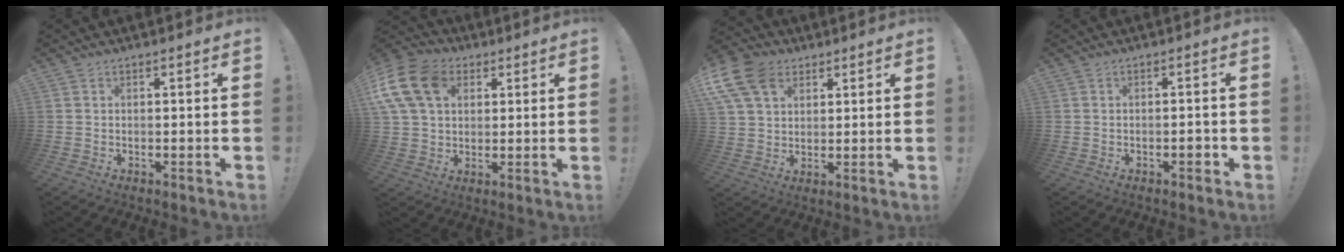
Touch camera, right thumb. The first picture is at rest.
{"total": 16.0, "force": [5.3, 11.6, 9.6], "torque": [-0.194, -0.012, 0.103]}
{"total": 13.8, "force": [6.2, 9.5, 7.8], "torque": [-0.158, -0.025, 0.122]}
{"total": 2.3, "force": [-1.0, 0.8, 1.8], "torque": [-0.017, 0.002, -0.018]}